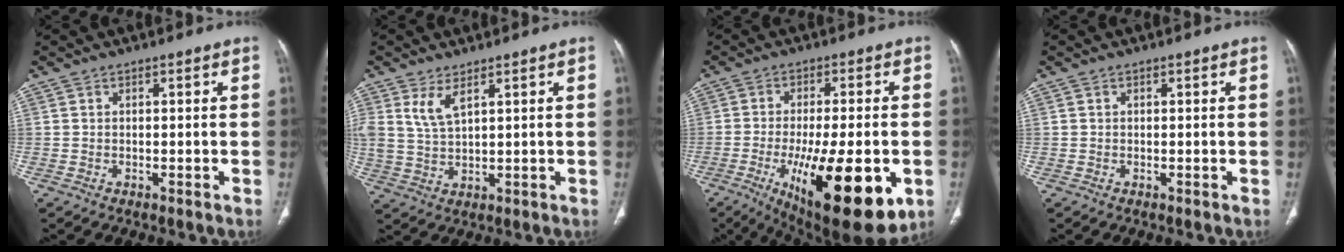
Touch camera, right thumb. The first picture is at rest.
{"total": 4.9, "force": [2.7, 1.8, 3.6], "torque": [-0.079, -0.015, 0.066]}
{"total": 22.7, "force": [-7.3, 7.4, 20.2], "torque": [-0.286, -0.020, -0.091]}
{"total": 0.0}